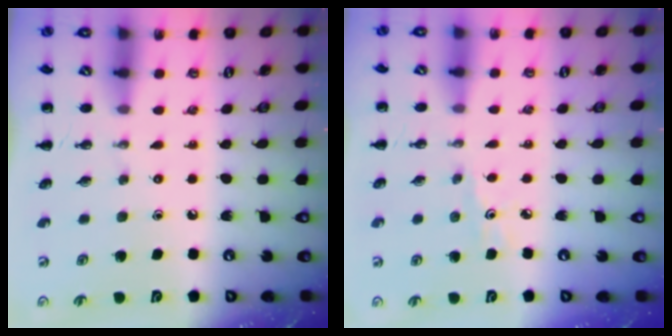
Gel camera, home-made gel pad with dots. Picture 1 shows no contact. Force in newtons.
{"total": 3.2, "press": 3.0, "slide": 1.1}